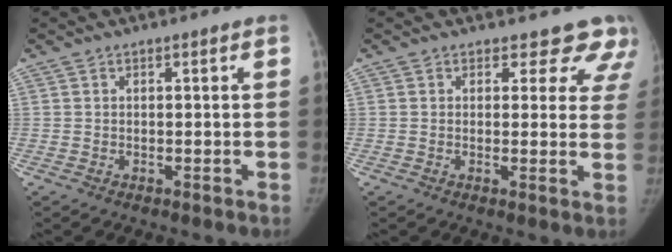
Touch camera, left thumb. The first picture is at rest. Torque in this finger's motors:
{"motor_torque": [-0.36, -0.22, 0.12, 0.01, -0.03]}